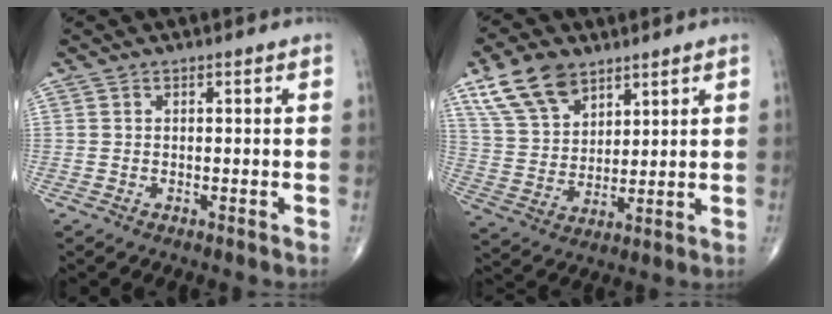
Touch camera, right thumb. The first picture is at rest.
{"total": 11.9, "force": [7.6, 6.9, 6.2], "torque": [-0.101, -0.026, 0.152]}